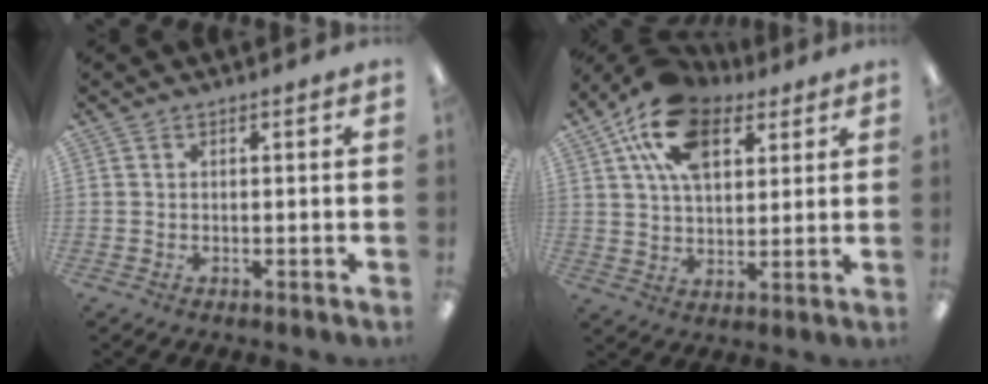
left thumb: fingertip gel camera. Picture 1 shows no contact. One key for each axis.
{"total": 16.2, "fx": 8.6, "fy": 9.3, "fz": 10.1, "tx": -0.189, "ty": -0.009, "tz": 0.158}